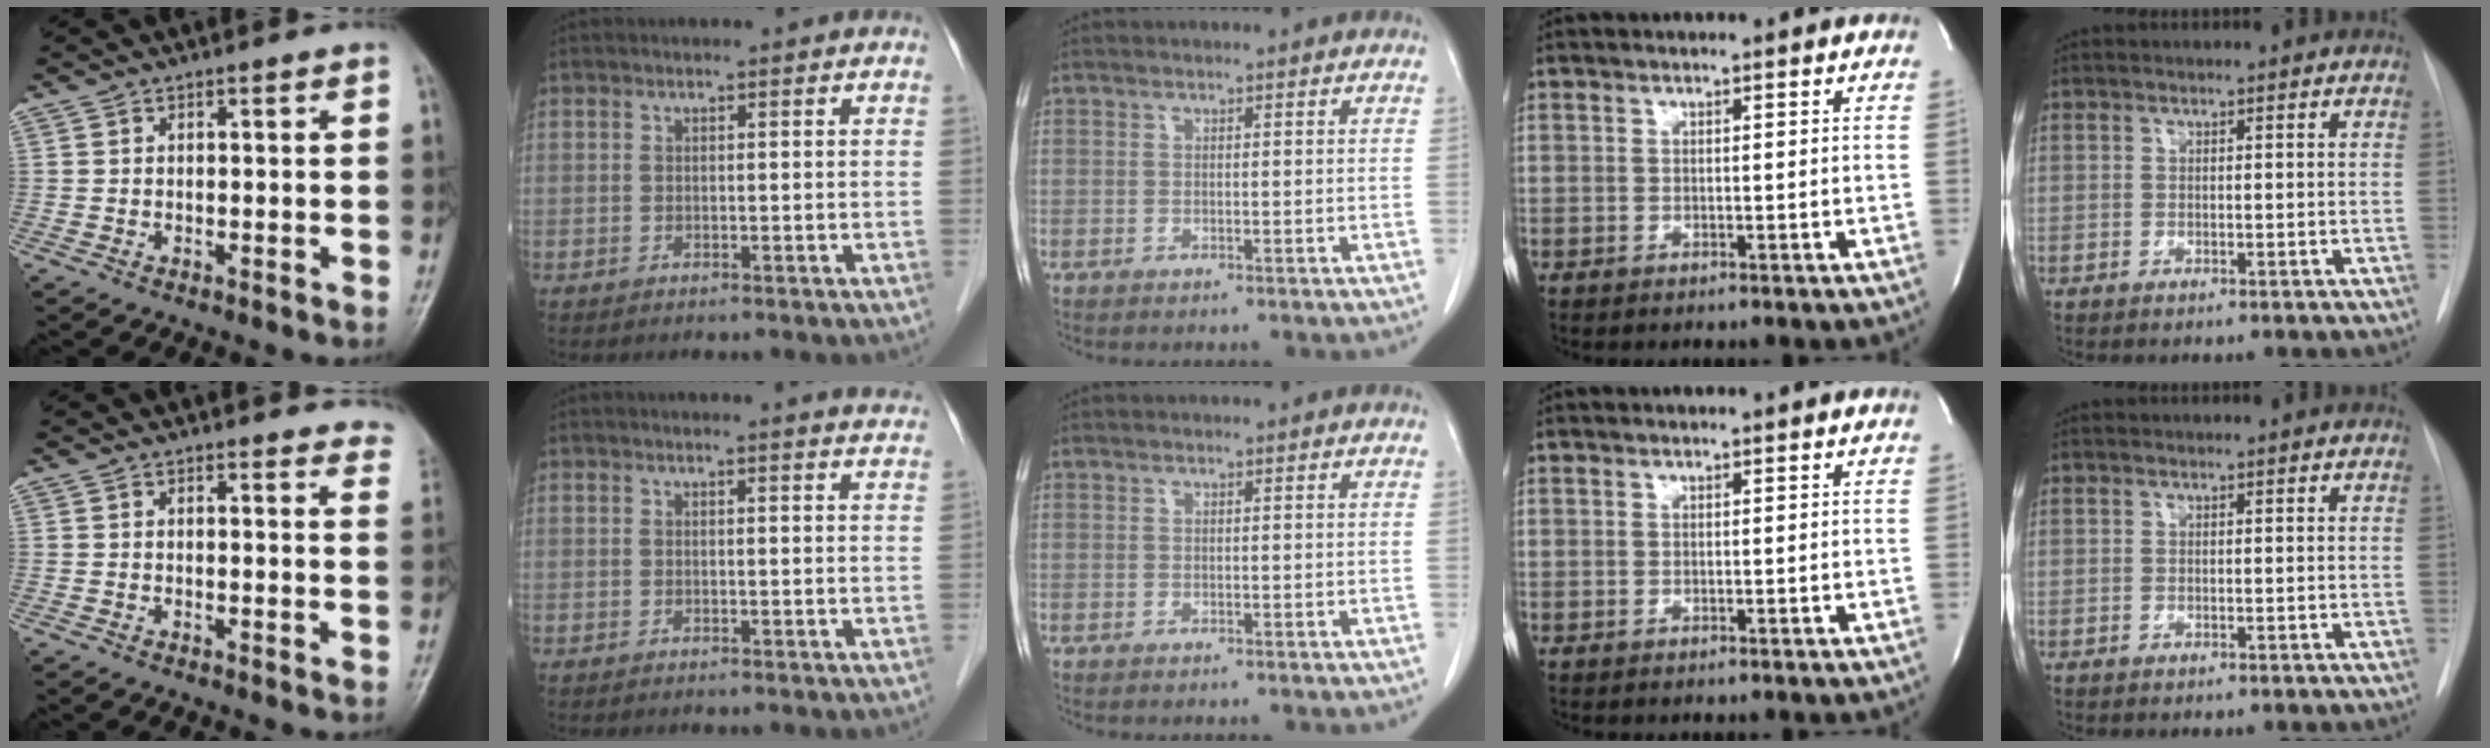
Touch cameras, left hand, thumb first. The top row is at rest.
{"thumb": {"total": 7.2, "force": [6.9, 1.9, 0.8], "torque": [0.036, -0.027, 0.043]}, "index": {"total": 4.7, "force": [4.6, 0.0, 1.0], "torque": [-0.011, -0.011, 0.029]}}